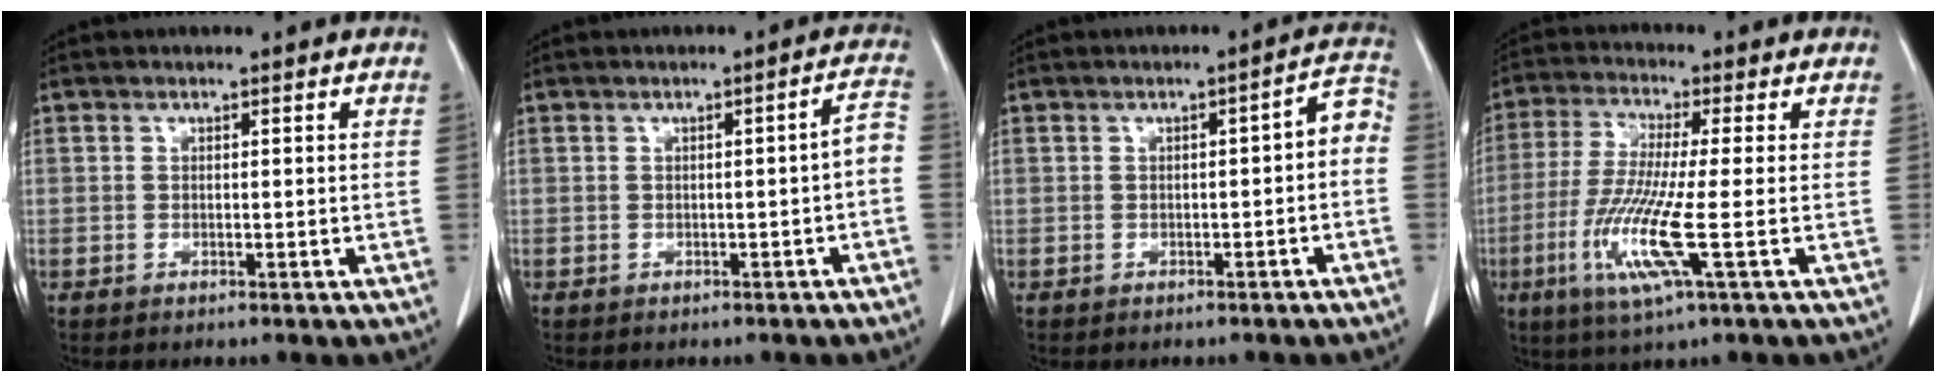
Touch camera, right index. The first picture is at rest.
{"total": 3.1, "force": [-1.2, 0.4, 2.8], "torque": [-0.030, 0.011, -0.016]}
{"total": 4.0, "force": [-1.1, 1.3, 3.6], "torque": [-0.040, 0.025, -0.014]}
{"total": 10.8, "force": [-3.1, -0.2, 10.3], "torque": [-0.223, -0.024, -0.068]}